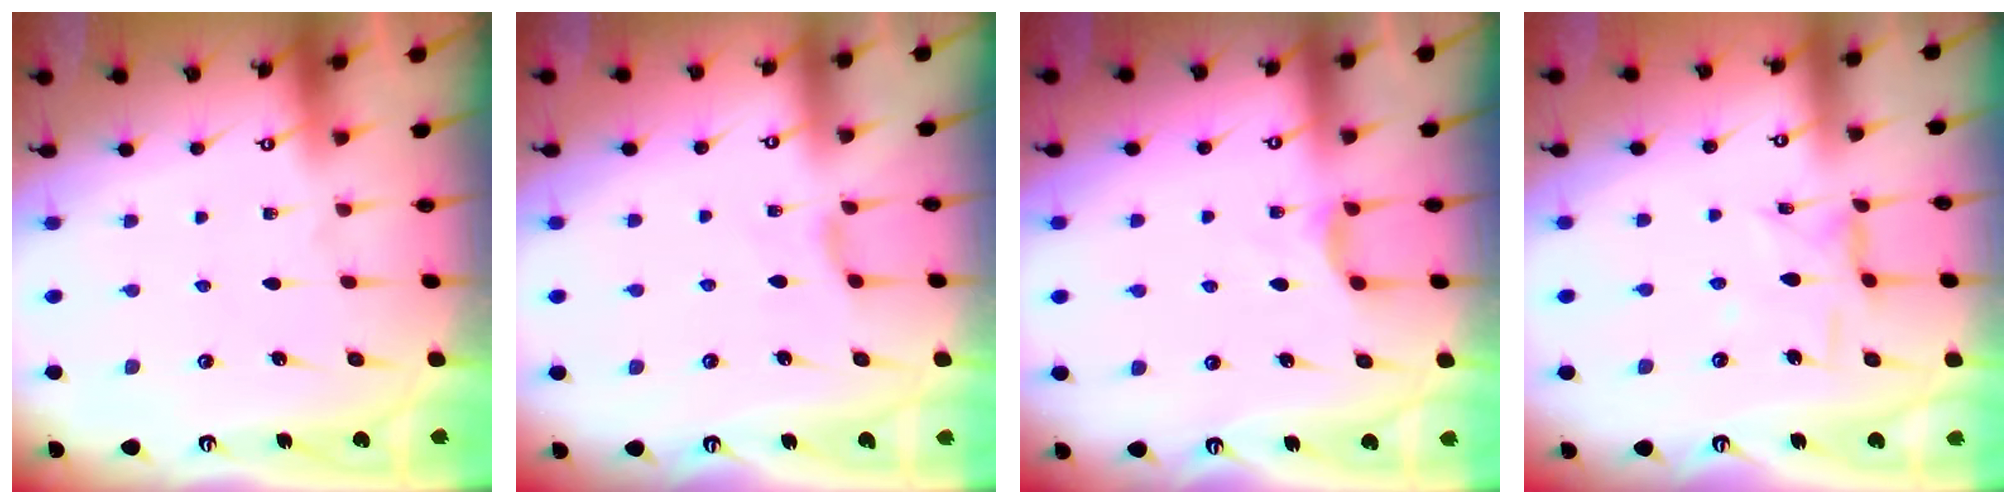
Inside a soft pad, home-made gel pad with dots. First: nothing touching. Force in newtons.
{"total": 2.7, "press": 2.7, "slide": 0.6}
{"total": 2.6, "press": 2.5, "slide": 0.4}
{"total": 4.8, "press": 4.8, "slide": 0.3}